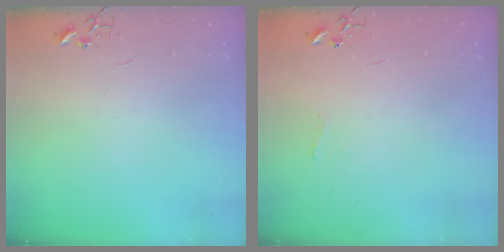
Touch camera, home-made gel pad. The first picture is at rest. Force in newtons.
{"total": 3.4, "press": 3.4, "slide": 0.4}